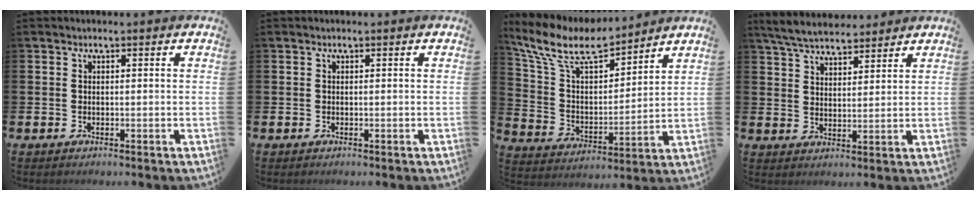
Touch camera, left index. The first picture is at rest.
{"total": 0.0}
{"total": 10.2, "force": [8.9, 2.8, 4.2], "torque": [-0.127, -0.052, 0.156]}
{"total": 5.8, "force": [5.5, 1.3, 1.3], "torque": [-0.050, -0.018, 0.101]}